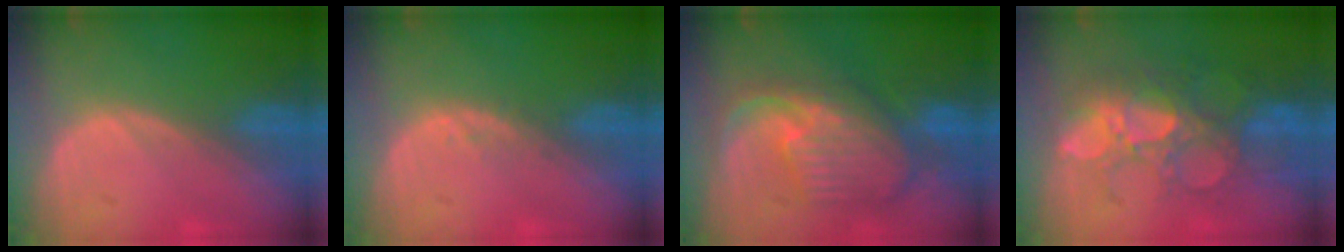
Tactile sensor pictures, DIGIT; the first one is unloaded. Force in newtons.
{"total": 1.0, "press": 1.0, "slide": 0.2}
{"total": 10.7, "press": 9.5, "slide": 5.0}
{"total": 10.3, "press": 9.3, "slide": 4.4}